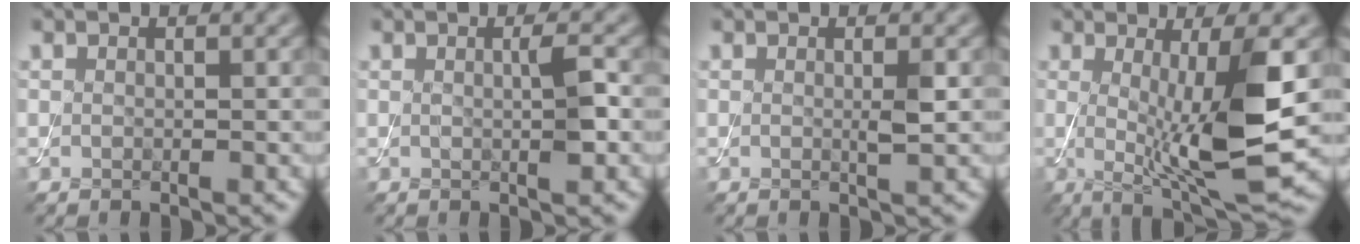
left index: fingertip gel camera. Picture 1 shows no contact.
{"total": 2.2, "force": [0.1, 0.2, 2.2], "torque": [-0.038, -0.002, 0.000]}
{"total": 1.3, "force": [0.0, 0.1, 1.2], "torque": [-0.025, -0.002, -0.002]}
{"total": 10.1, "force": [-0.1, 2.0, 9.9], "torque": [-0.158, -0.018, 0.009]}